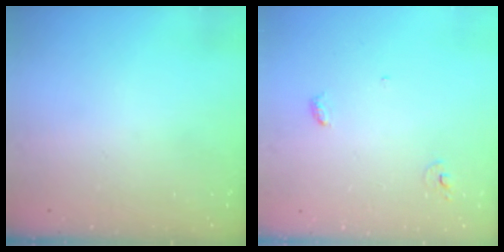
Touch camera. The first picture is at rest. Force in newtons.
{"total": 3.7, "press": 3.7, "slide": 0.3}